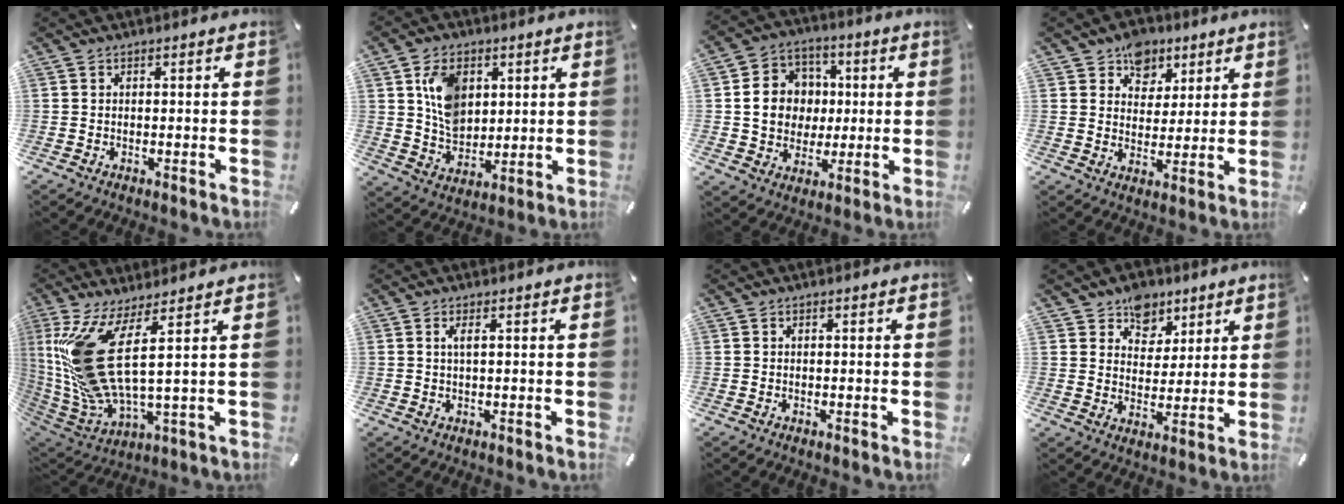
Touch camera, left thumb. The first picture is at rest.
{"total": 10.4, "force": [3.6, 7.8, 5.9], "torque": [-0.113, 0.006, 0.070]}
{"total": 11.9, "force": [0.7, 10.9, 4.8], "torque": [-0.083, 0.014, 0.022]}
{"total": 8.6, "force": [5.3, 6.7, 1.3], "torque": [-0.010, -0.029, 0.096]}
{"total": 19.8, "force": [4.8, 6.3, 18.2], "torque": [-0.400, -0.026, 0.078]}
{"total": 1.9, "force": [0.5, 0.2, 1.8], "torque": [-0.038, 0.001, 0.008]}
{"total": 0.0}
{"total": 8.7, "force": [5.8, 6.4, 0.7], "torque": [-0.003, -0.042, 0.107]}